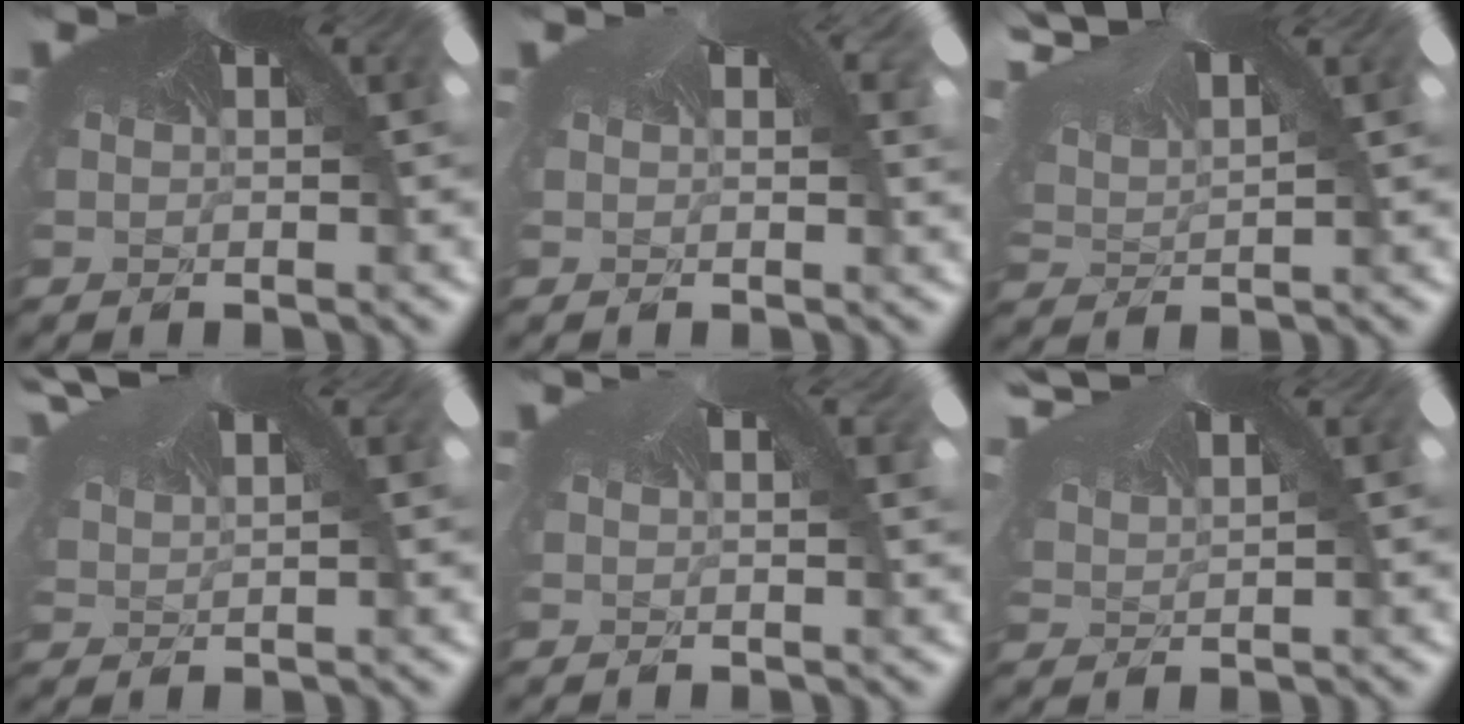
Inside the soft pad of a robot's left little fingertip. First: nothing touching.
{"total": 1.1, "force": [1.0, 0.4, 0.1], "torque": [-0.018, 0.011, 0.005]}
{"total": 1.6, "force": [1.0, 0.2, 1.1], "torque": [-0.047, 0.014, 0.024]}
{"total": 2.7, "force": [2.3, 0.8, 1.0], "torque": [-0.051, 0.025, 0.037]}
{"total": 1.1, "force": [-0.1, -0.5, -1.0], "torque": [0.009, 0.005, -0.010]}
{"total": 2.2, "force": [1.6, 1.0, 1.1], "torque": [-0.057, 0.019, 0.037]}